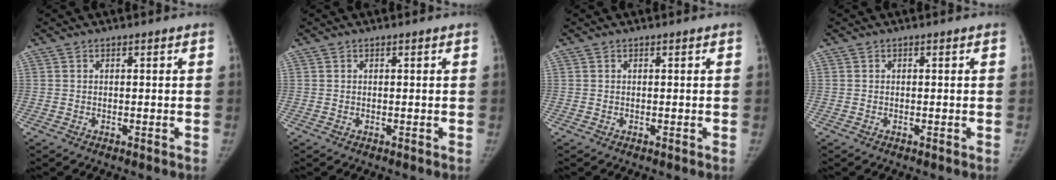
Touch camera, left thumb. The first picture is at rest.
{"total": 0.0}
{"total": 0.0}
{"total": 0.0}